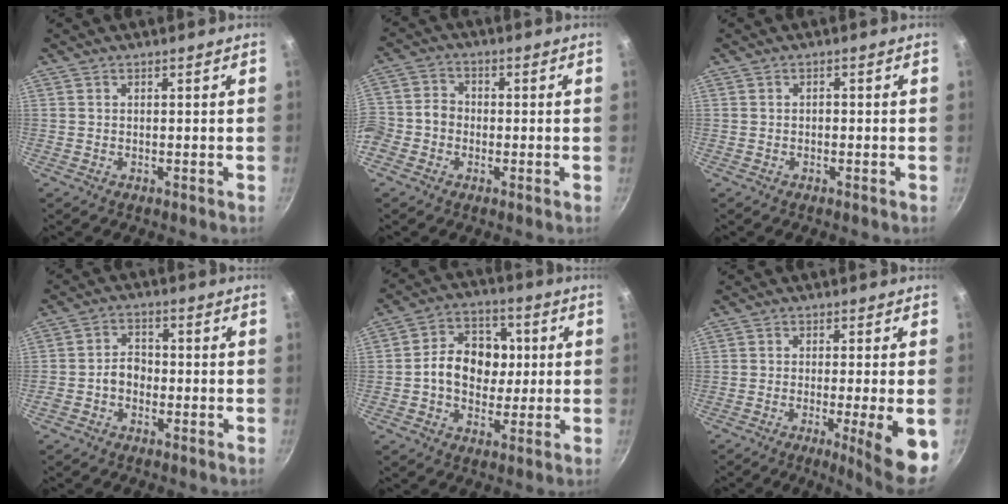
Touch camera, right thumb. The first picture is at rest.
{"total": 7.4, "force": [-2.3, 6.3, 3.1], "torque": [-0.050, 0.031, -0.058]}
{"total": 0.8, "force": [-0.3, 0.5, 0.4], "torque": [-0.007, 0.004, -0.005]}
{"total": 4.3, "force": [-1.5, 3.3, 2.3], "torque": [-0.018, 0.024, -0.032]}
{"total": 12.2, "force": [0.3, 9.5, 7.7], "torque": [-0.084, 0.016, -0.010]}
{"total": 9.4, "force": [-2.7, 0.7, 9.0], "torque": [-0.126, 0.001, -0.037]}